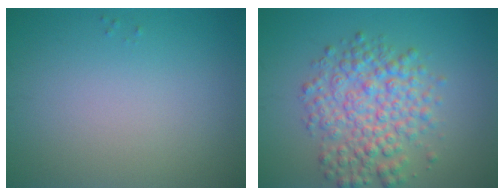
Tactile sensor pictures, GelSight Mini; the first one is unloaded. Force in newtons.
{"total": 5.8, "press": 5.8, "slide": 0.1}